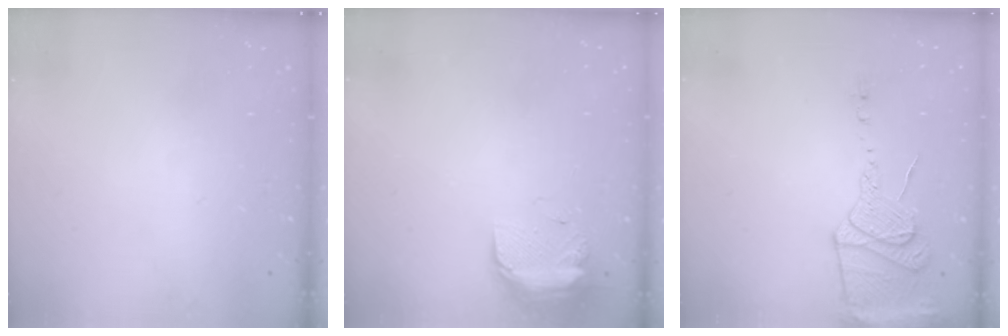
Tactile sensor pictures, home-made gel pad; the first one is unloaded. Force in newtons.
{"total": 11.4, "press": 9.6, "slide": 6.1}
{"total": 13.7, "press": 13.7, "slide": 1.2}